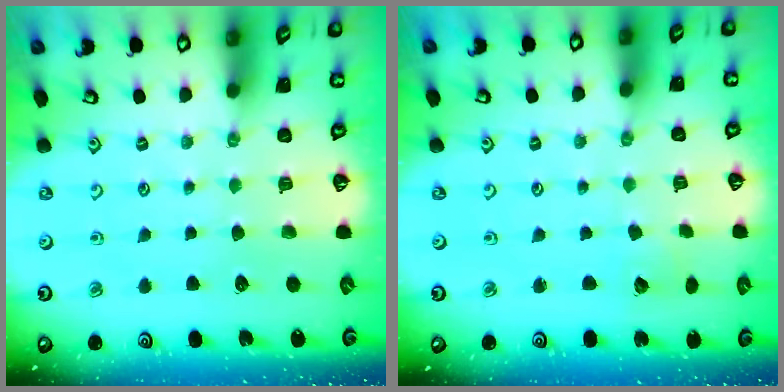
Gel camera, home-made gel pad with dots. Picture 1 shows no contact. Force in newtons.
{"total": 3.9, "press": 3.9, "slide": 0.5}